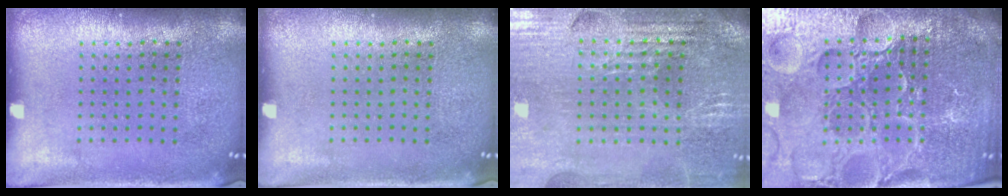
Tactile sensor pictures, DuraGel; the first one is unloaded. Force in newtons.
{"total": 0.0}
{"total": 2.8, "press": 2.8, "slide": 0.4}
{"total": 5.8, "press": 5.3, "slide": 2.3}